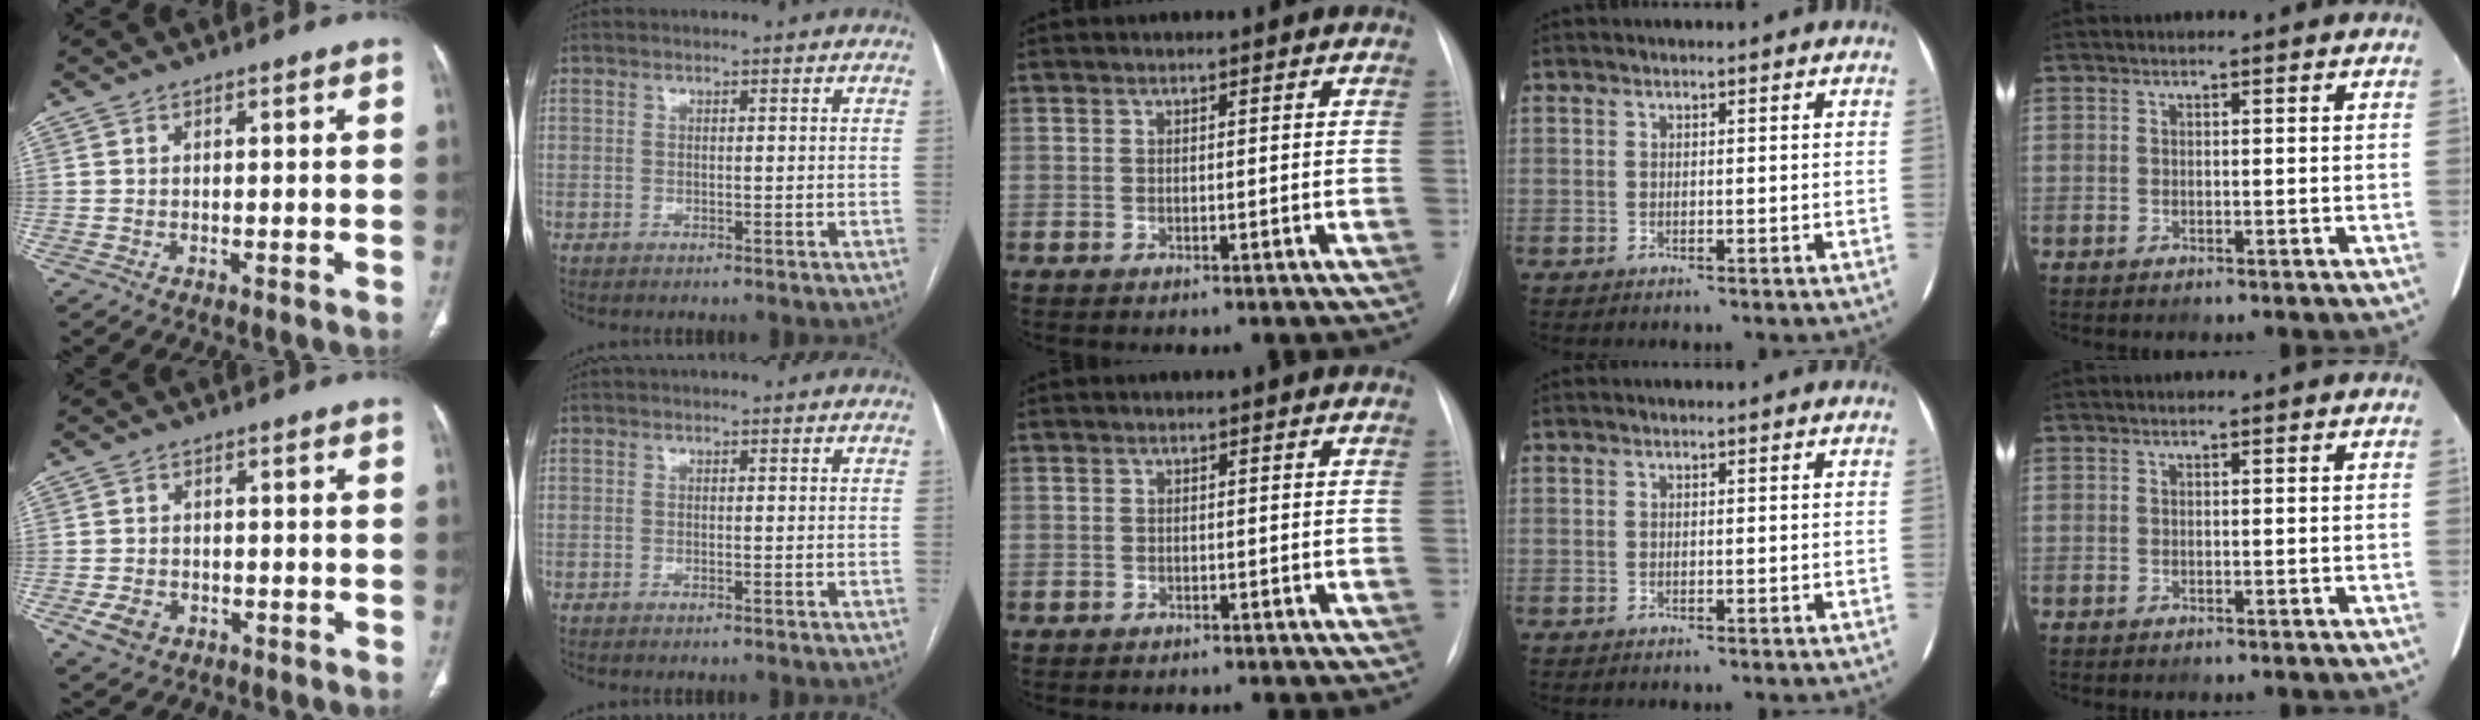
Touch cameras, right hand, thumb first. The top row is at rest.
{"thumb": {"total": 4.3, "force": [-1.7, 3.2, 2.2], "torque": [-0.036, 0.006, -0.023]}, "middle": {"total": 2.3, "force": [-1.8, 1.2, 0.6], "torque": [-0.013, 0.002, -0.021]}}